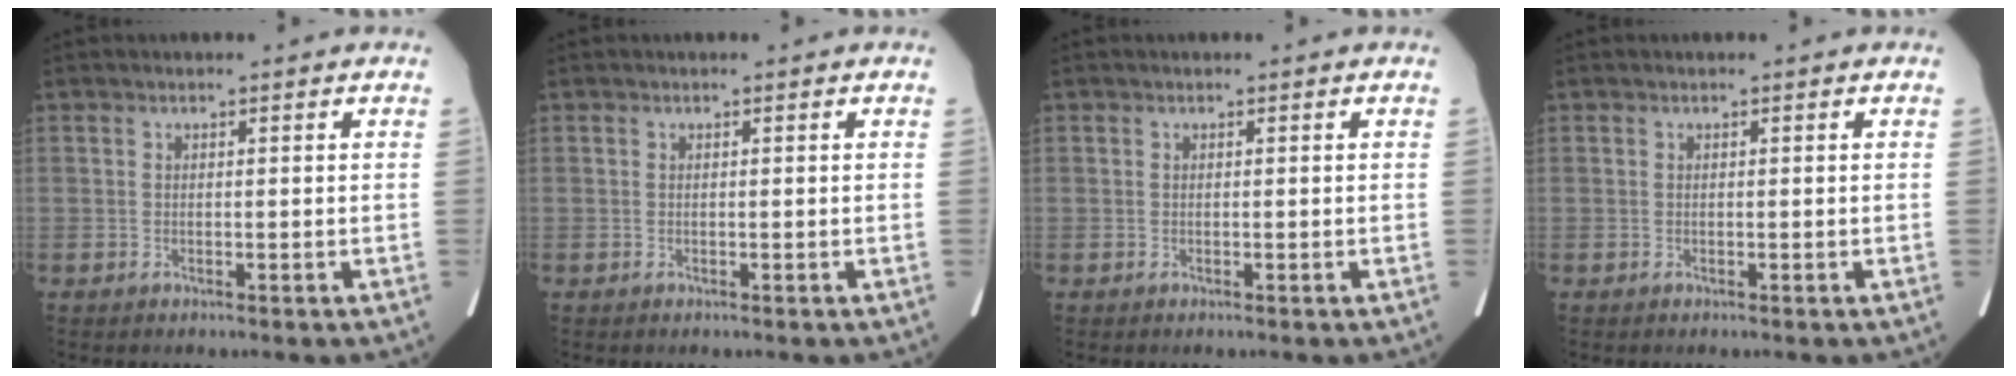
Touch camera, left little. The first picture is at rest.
{"total": 0.0}
{"total": 0.0}
{"total": 0.0}